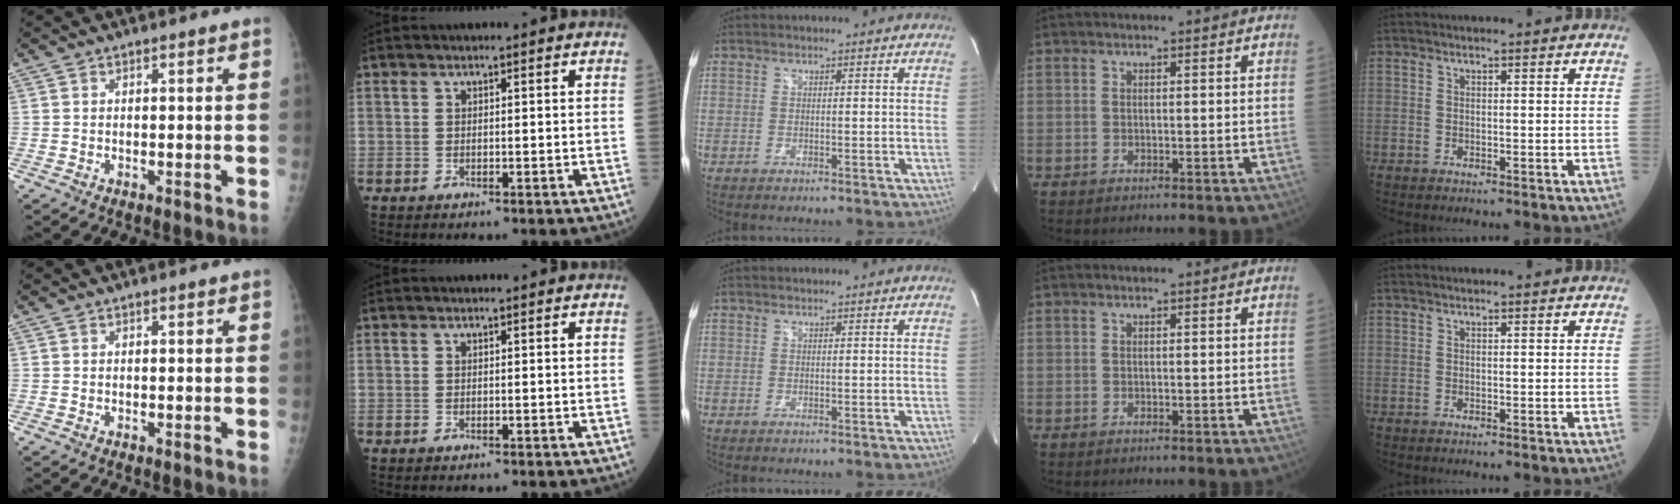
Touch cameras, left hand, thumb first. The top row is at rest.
{}